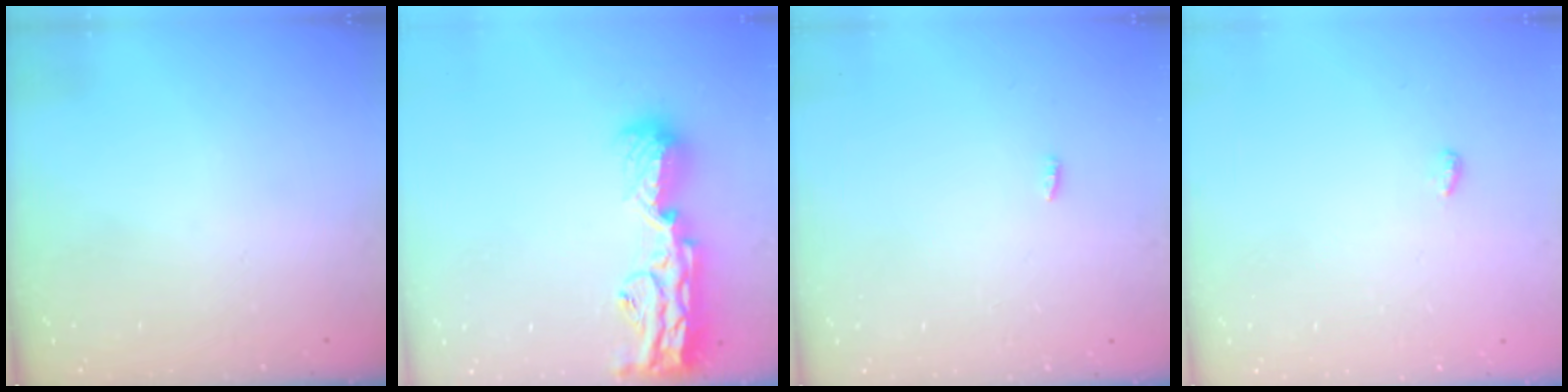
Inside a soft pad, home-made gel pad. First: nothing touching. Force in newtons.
{"total": 18.1, "press": 17.4, "slide": 5.2}
{"total": 6.6, "press": 2.7, "slide": 6.1}
{"total": 3.6, "press": 3.6, "slide": 0.4}